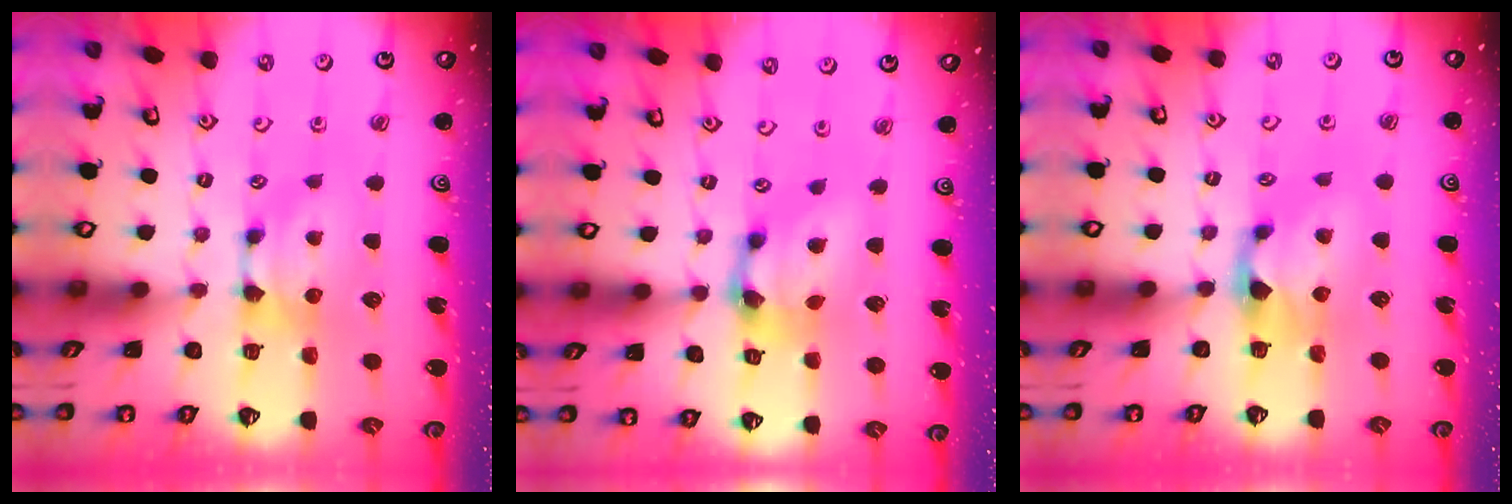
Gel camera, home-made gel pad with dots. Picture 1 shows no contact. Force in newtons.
{"total": 4.6, "press": 4.1, "slide": 2.0}
{"total": 1.3, "press": 0.6, "slide": 1.2}